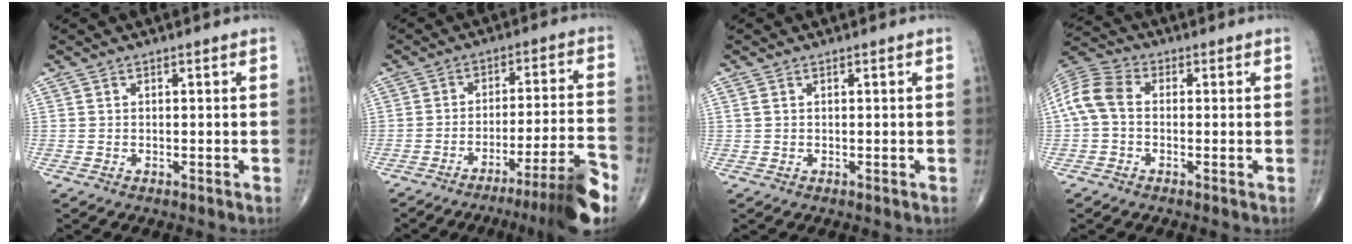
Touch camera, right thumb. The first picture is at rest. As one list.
[{"total": 13.4, "force": [-9.0, 0.7, 9.9], "torque": [-0.137, 0.058, -0.130]}, {"total": 0.9, "force": [0.4, 0.5, 0.7], "torque": [-0.019, 0.012, 0.013]}, {"total": 8.3, "force": [-0.1, 5.8, 6.0], "torque": [-0.123, 0.024, -0.015]}]